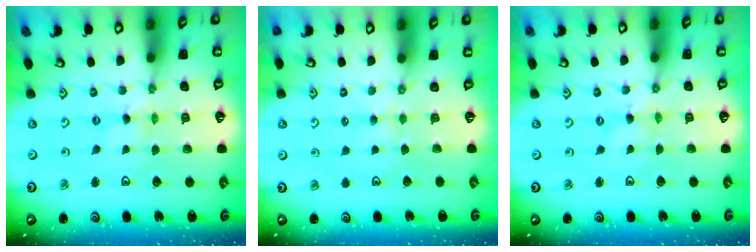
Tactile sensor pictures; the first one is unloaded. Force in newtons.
{"total": 2.3, "press": 2.2, "slide": 0.4}
{"total": 0.0}